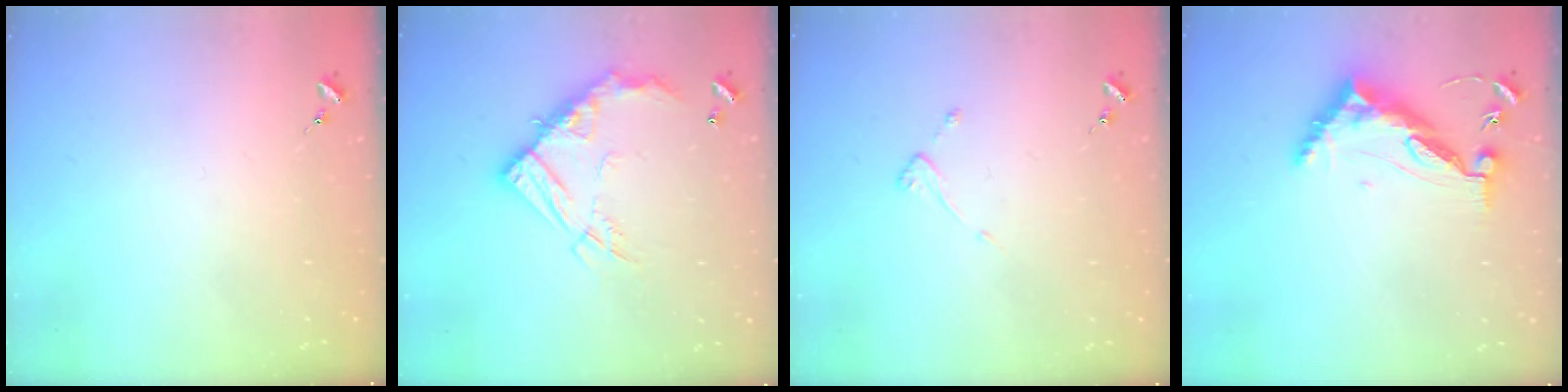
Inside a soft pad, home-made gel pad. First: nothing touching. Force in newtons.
{"total": 17.2, "press": 17.1, "slide": 1.7}
{"total": 3.6, "press": 3.6, "slide": 0.4}
{"total": 10.3, "press": 10.2, "slide": 1.0}